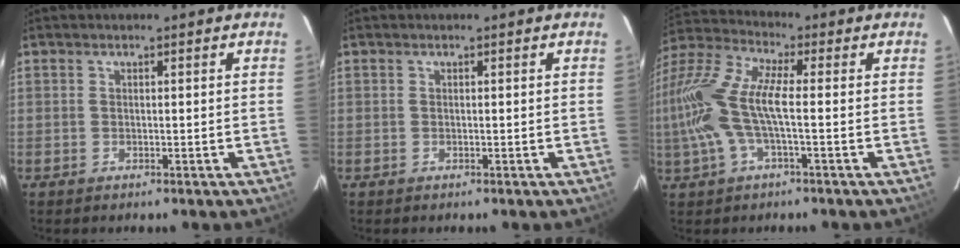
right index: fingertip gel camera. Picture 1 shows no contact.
{"total": 0.0}
{"total": 15.7, "force": [-1.6, 4.8, 14.9], "torque": [-0.296, 0.000, -0.036]}